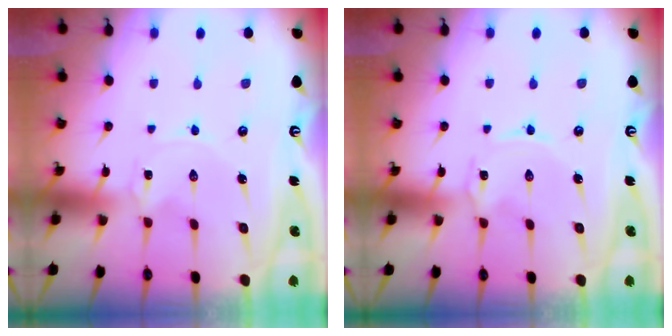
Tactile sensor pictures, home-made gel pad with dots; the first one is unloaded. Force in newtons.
{"total": 0.0}